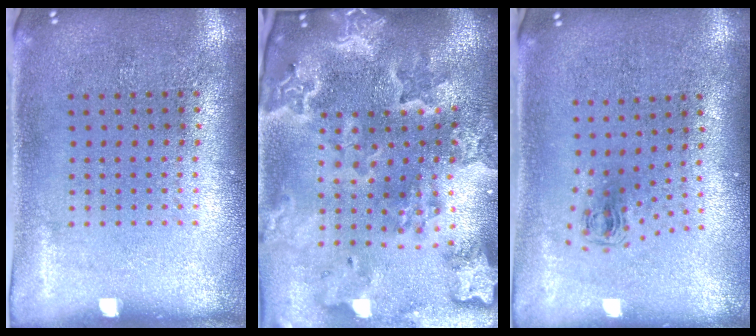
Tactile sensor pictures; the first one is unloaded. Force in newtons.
{"total": 4.5, "press": 3.7, "slide": 2.7}
{"total": 0.6, "press": 0.3, "slide": 0.6}